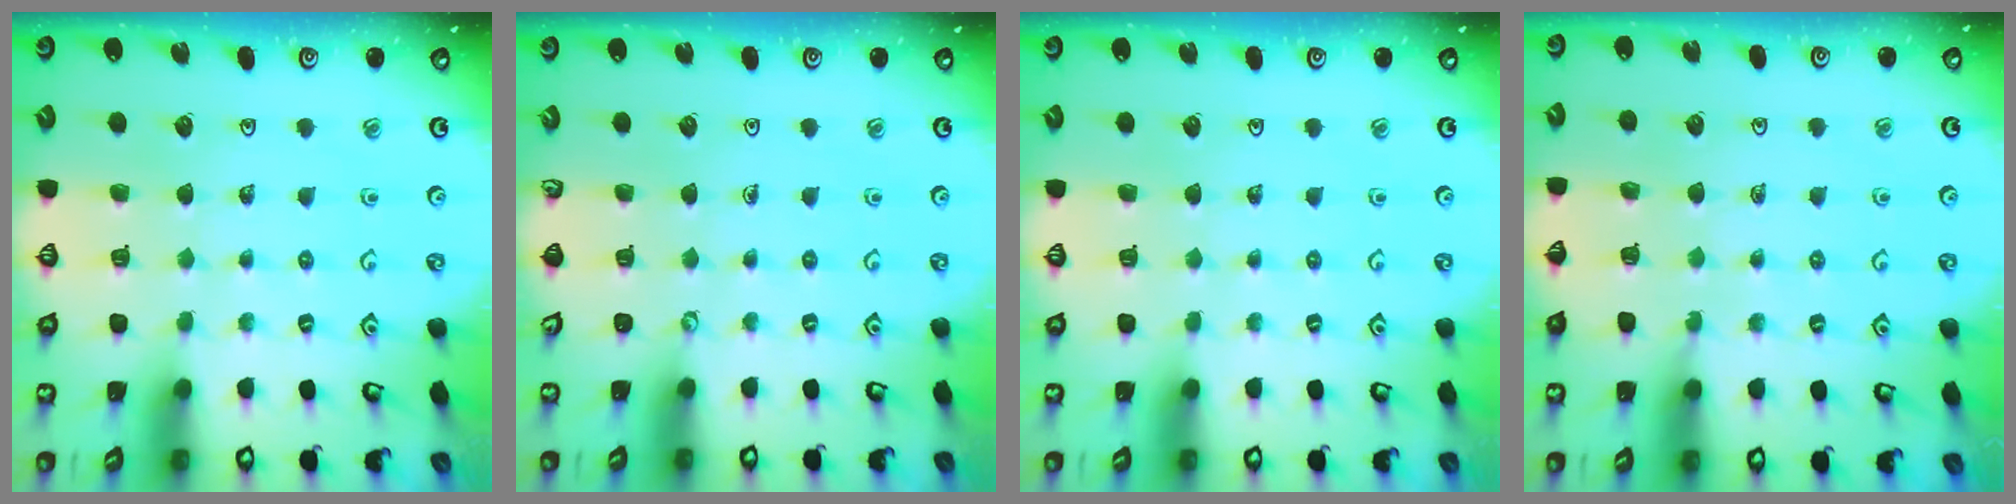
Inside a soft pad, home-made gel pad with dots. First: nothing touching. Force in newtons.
{"total": 0.0}
{"total": 0.0}
{"total": 5.7, "press": 5.6, "slide": 0.8}